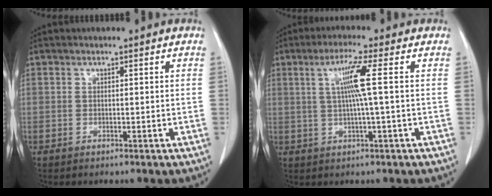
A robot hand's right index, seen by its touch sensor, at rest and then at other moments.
{"total": 5.9, "force": [1.0, -1.1, 5.7], "torque": [-0.109, 0.005, 0.023]}